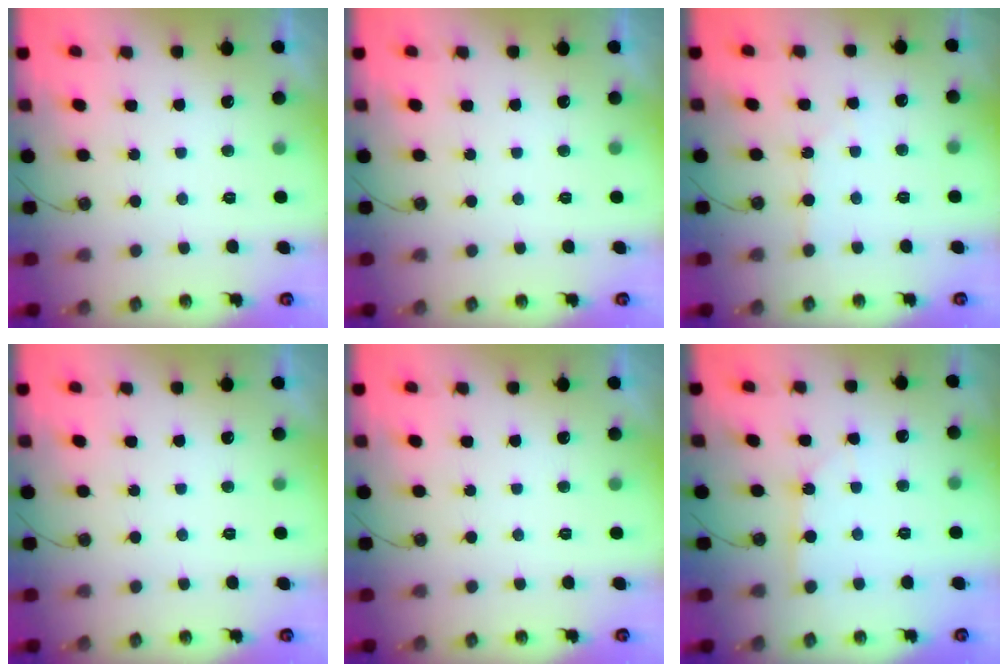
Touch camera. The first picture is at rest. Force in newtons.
{"total": 0.0}
{"total": 2.4, "press": 2.3, "slide": 0.3}
{"total": 0.0}
{"total": 0.0}
{"total": 3.0, "press": 3.0, "slide": 0.4}